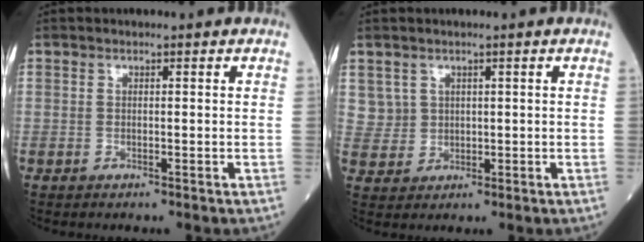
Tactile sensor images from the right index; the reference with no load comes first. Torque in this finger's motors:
{"motor_torque": [0.87, 0.26, 0.43, 0.12]}